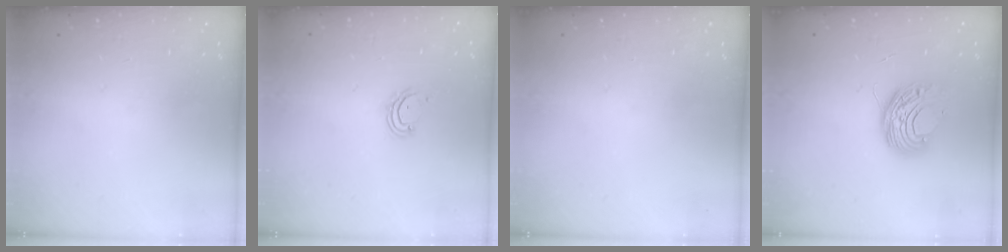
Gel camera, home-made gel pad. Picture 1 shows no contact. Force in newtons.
{"total": 3.5, "press": 3.5, "slide": 0.2}
{"total": 0.0}
{"total": 9.0, "press": 8.9, "slide": 0.5}